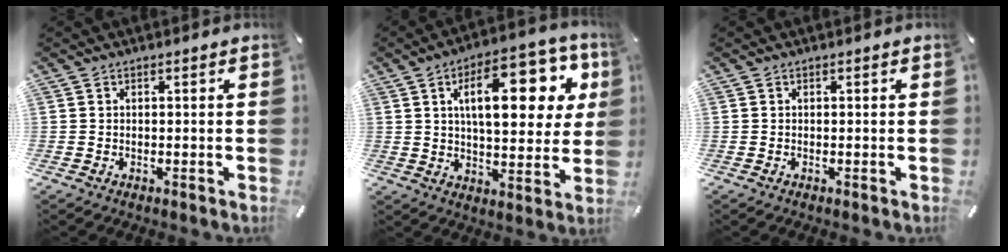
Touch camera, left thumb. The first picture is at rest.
{"total": 20.9, "force": [7.1, 9.2, 17.4], "torque": [-0.251, -0.011, 0.105]}
{"total": 0.0}